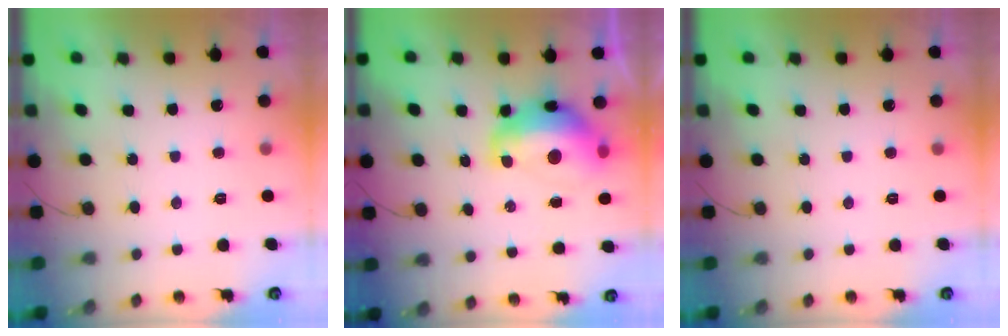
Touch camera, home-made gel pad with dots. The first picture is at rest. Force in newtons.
{"total": 13.1, "press": 13.0, "slide": 1.1}
{"total": 0.0}